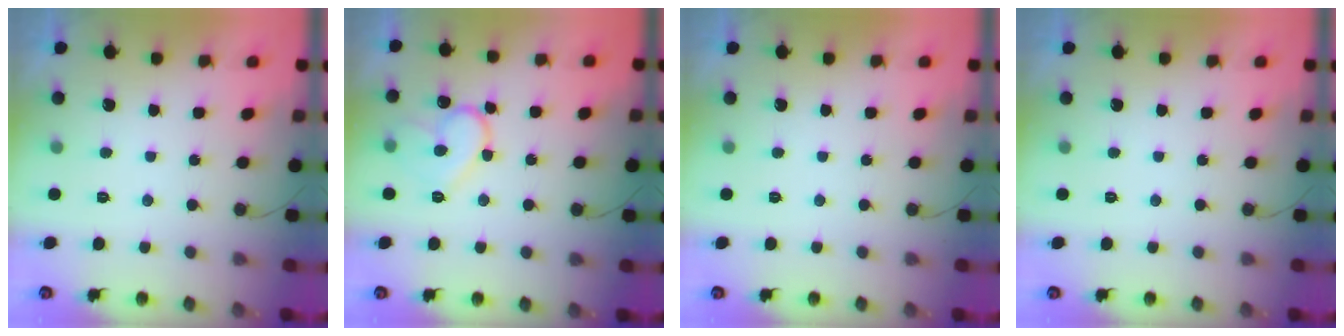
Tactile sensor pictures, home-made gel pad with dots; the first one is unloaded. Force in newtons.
{"total": 13.3, "press": 13.2, "slide": 1.2}
{"total": 0.0}
{"total": 0.0}